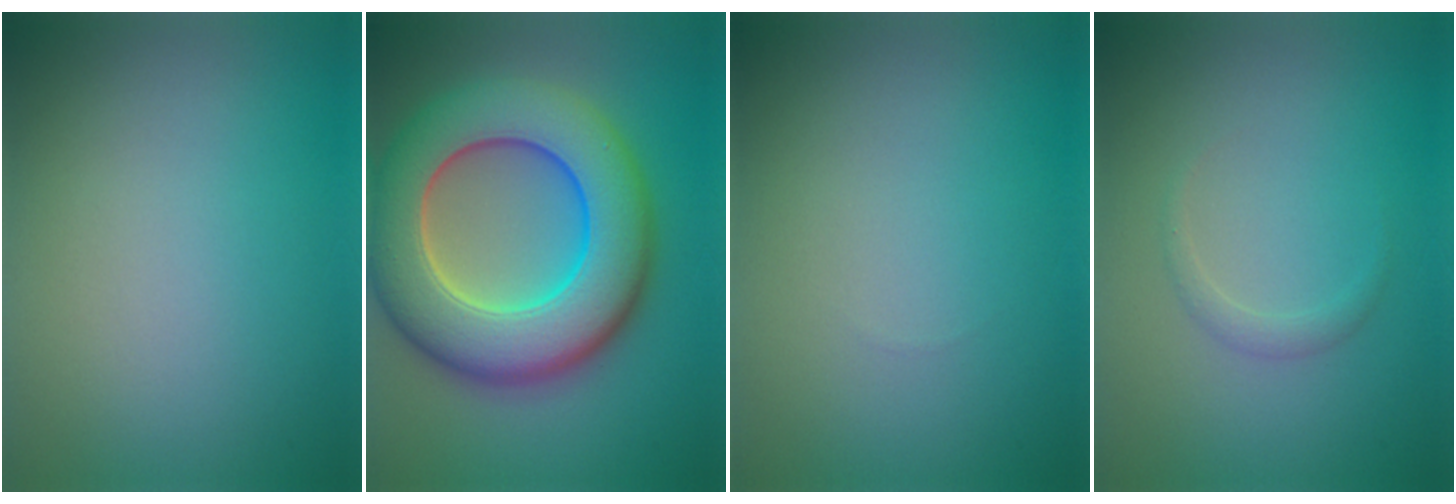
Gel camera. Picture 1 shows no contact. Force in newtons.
{"total": 12.7, "press": 12.7, "slide": 0.8}
{"total": 0.0}
{"total": 1.0, "press": 1.0, "slide": 0.0}